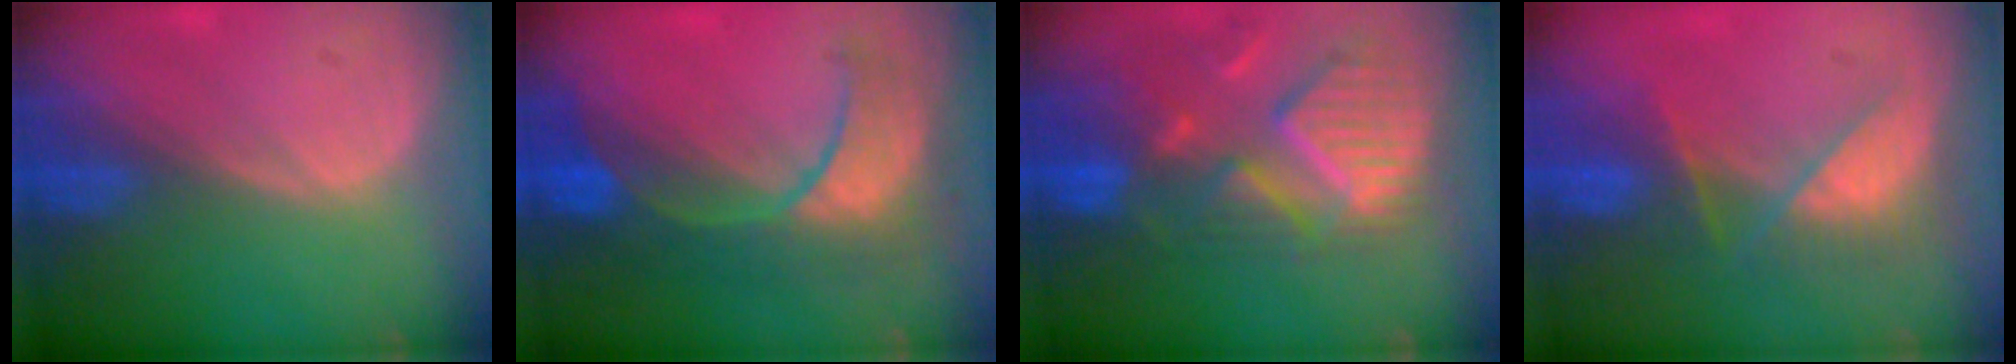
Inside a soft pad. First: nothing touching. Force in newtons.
{"total": 9.4, "press": 9.4, "slide": 0.7}
{"total": 12.0, "press": 10.5, "slide": 5.7}
{"total": 8.2, "press": 7.1, "slide": 4.1}